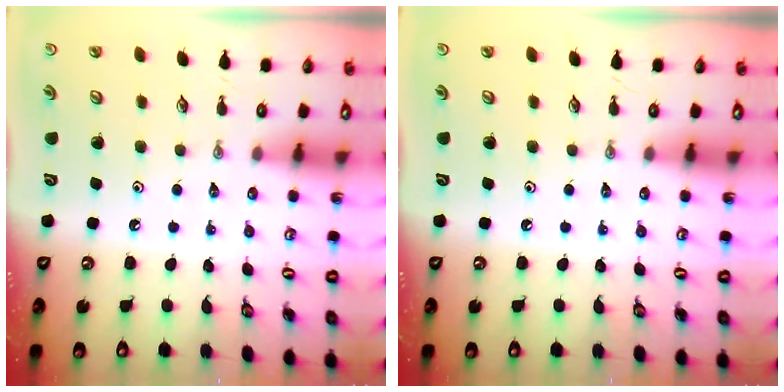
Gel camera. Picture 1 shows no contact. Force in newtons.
{"total": 0.0}